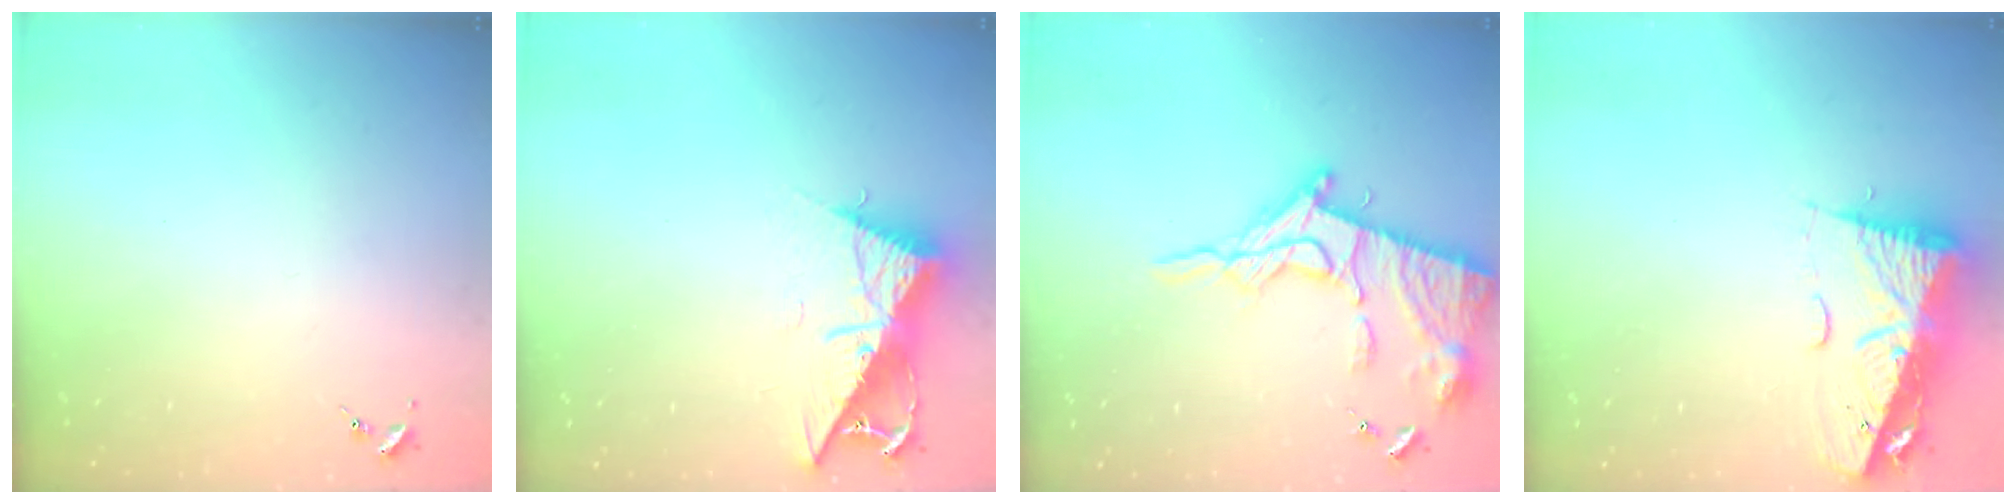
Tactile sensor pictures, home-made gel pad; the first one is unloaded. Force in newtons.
{"total": 13.0, "press": 13.0, "slide": 1.1}
{"total": 17.7, "press": 17.7, "slide": 1.6}
{"total": 10.6, "press": 10.5, "slide": 1.1}